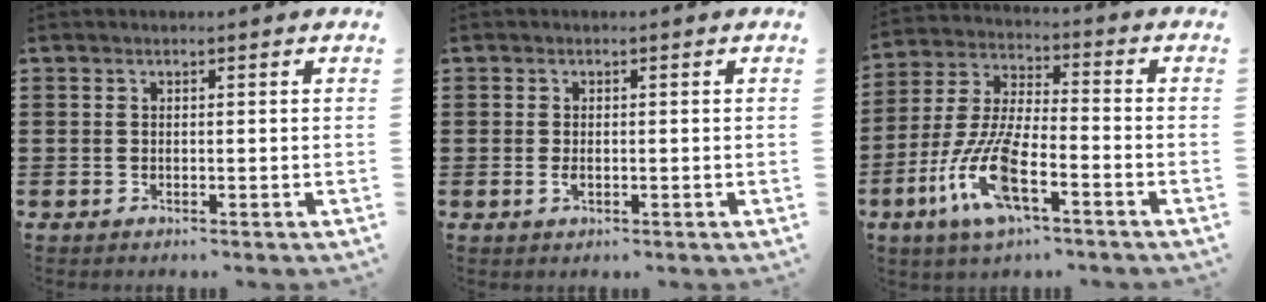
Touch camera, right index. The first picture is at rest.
{"total": 1.2, "force": [-0.2, 0.5, 1.0], "torque": [-0.021, -0.002, -0.003]}
{"total": 11.1, "force": [-5.6, 3.2, 9.1], "torque": [-0.222, -0.015, -0.112]}